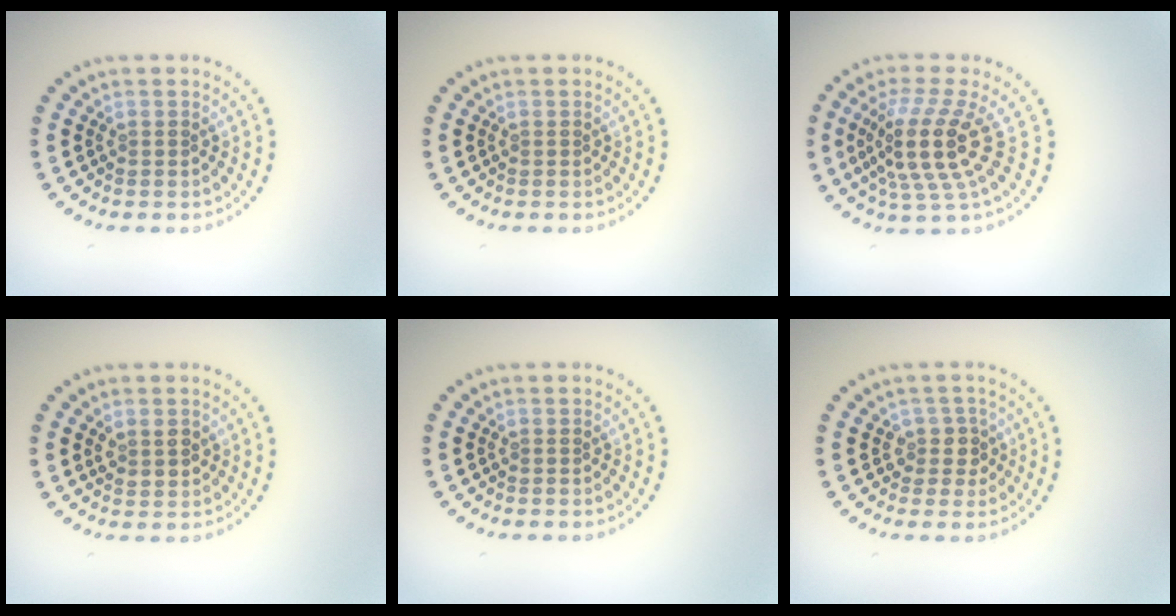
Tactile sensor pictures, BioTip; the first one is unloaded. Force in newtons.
{"total": 0.0}
{"total": 5.1, "press": 3.7, "slide": 3.5}
{"total": 1.6, "press": 1.5, "slide": 0.6}
{"total": 0.0}
{"total": 1.9, "press": 1.6, "slide": 1.2}